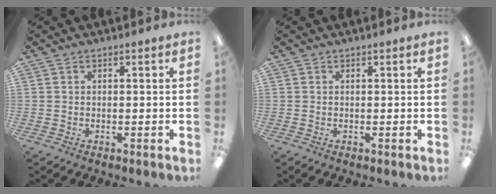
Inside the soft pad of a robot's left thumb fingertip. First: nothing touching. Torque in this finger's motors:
{"motor_torque": [-0.01, 0.00, 0.04, -0.05, 0.00]}